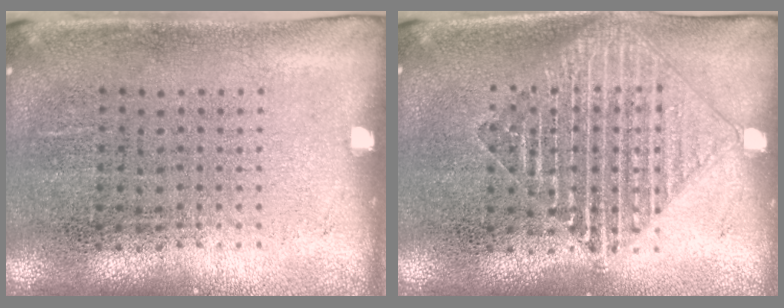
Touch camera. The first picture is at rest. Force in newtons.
{"total": 1.5, "press": 1.5, "slide": 0.2}